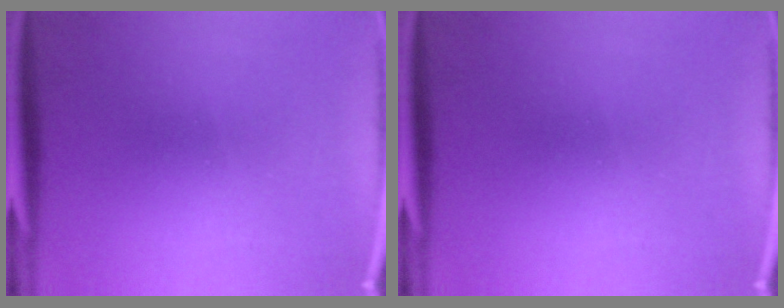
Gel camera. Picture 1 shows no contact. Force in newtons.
{"total": 0.0}